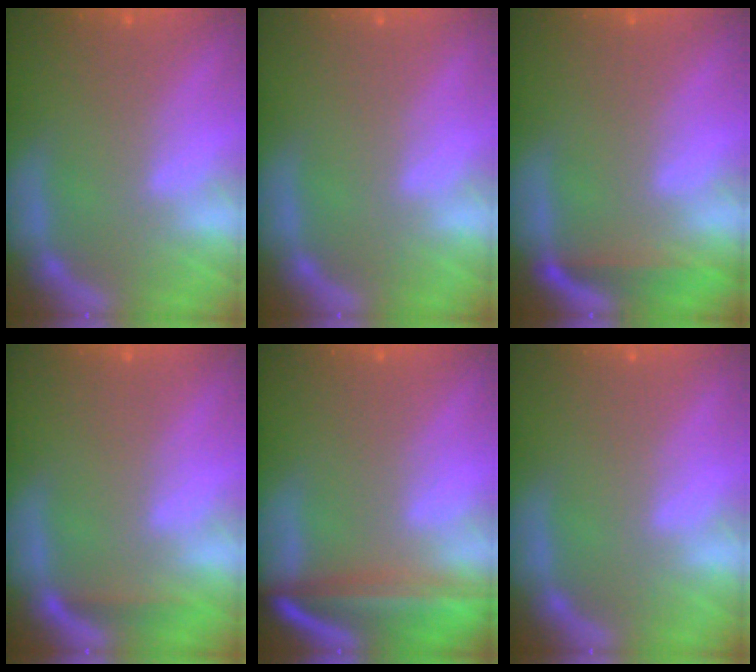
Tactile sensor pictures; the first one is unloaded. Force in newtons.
{"total": 0.0}
{"total": 3.0}
{"total": 1.4}
{"total": 9.2}
{"total": 0.0}